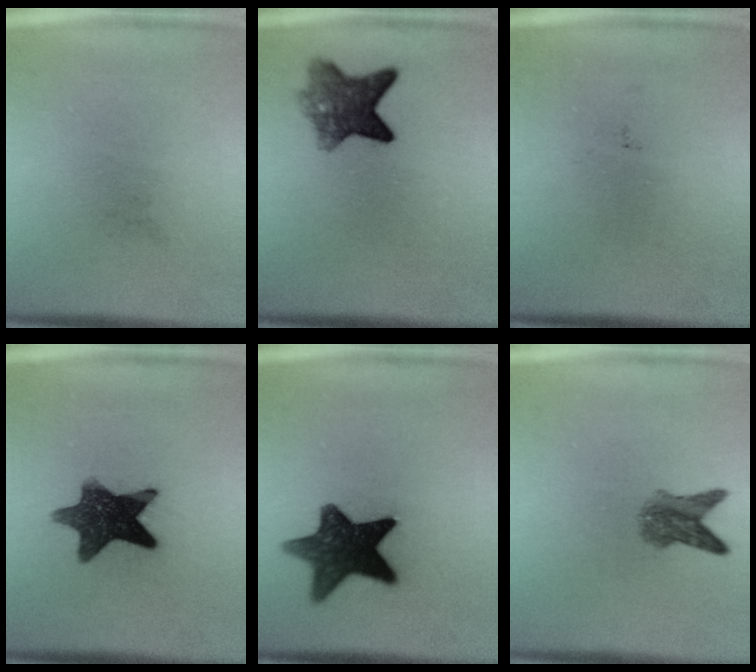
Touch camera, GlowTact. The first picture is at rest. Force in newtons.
{"total": 6.6}
{"total": 0.0}
{"total": 11.3}
{"total": 12.5}
{"total": 4.0}